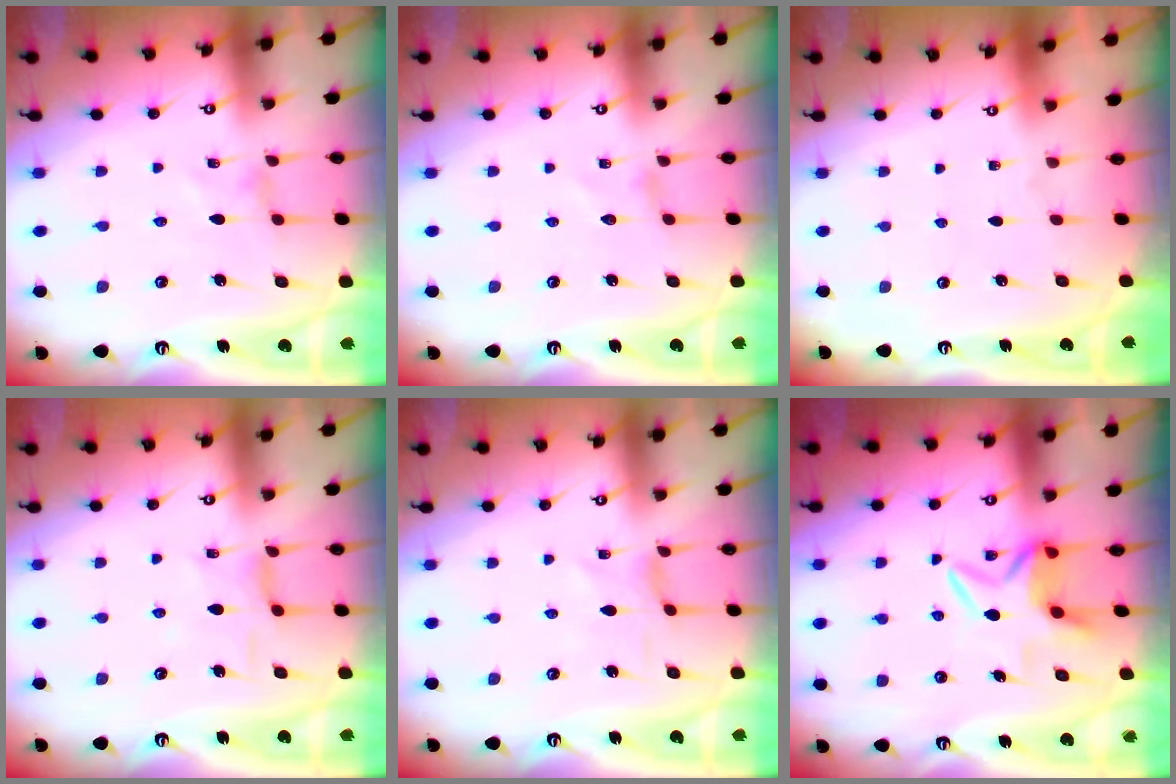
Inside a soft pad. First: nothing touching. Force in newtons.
{"total": 0.0}
{"total": 0.0}
{"total": 6.4, "press": 6.4, "slide": 0.4}
{"total": 1.4, "press": 1.4, "slide": 0.2}
{"total": 6.5, "press": 6.5, "slide": 1.0}